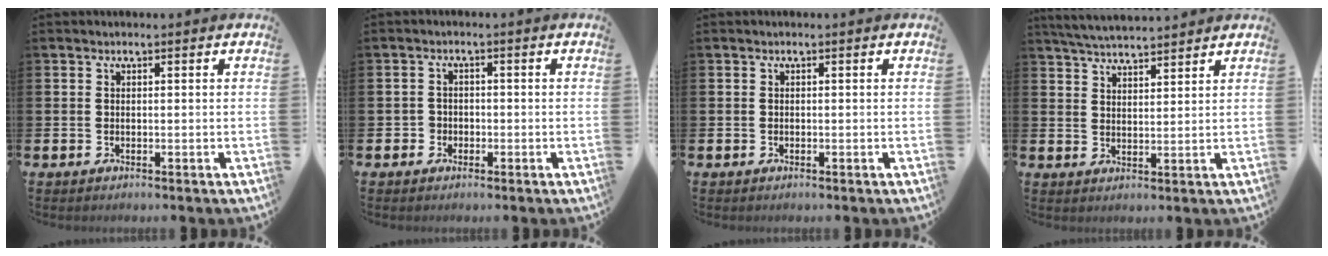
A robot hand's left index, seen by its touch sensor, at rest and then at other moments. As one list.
[{"total": 1.8, "force": [-0.9, 1.6, 0.0], "torque": [-0.001, 0.003, -0.023]}, {"total": 0.0}, {"total": 4.5, "force": [4.5, 0.2, 0.4], "torque": [-0.018, -0.024, 0.080]}]